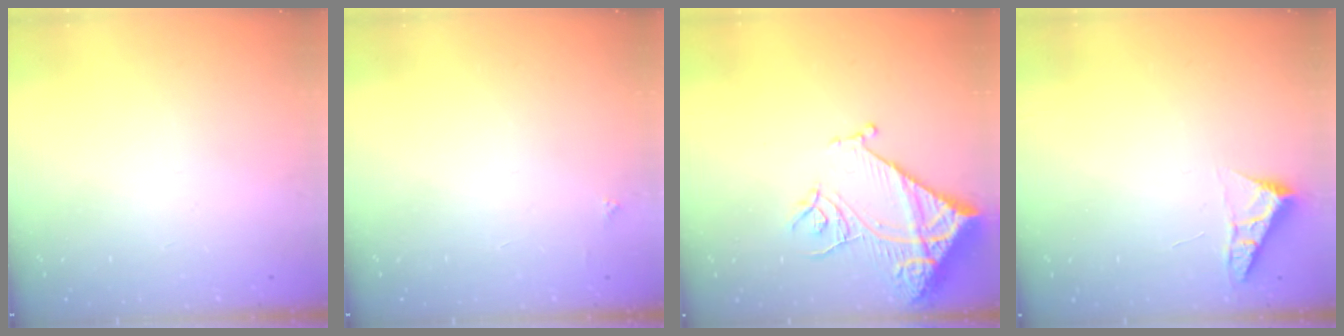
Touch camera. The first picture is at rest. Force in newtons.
{"total": 2.0, "press": 2.0, "slide": 0.3}
{"total": 14.9, "press": 14.8, "slide": 1.6}
{"total": 4.0, "press": 4.0, "slide": 0.5}